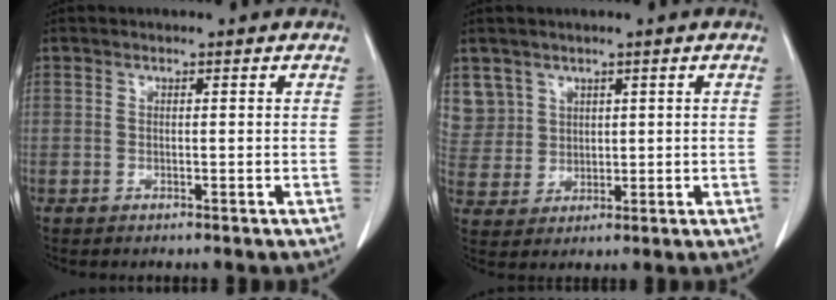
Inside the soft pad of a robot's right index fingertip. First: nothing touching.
{"total": 6.5, "force": [3.6, 5.4, -0.1], "torque": [0.007, 0.007, 0.083]}